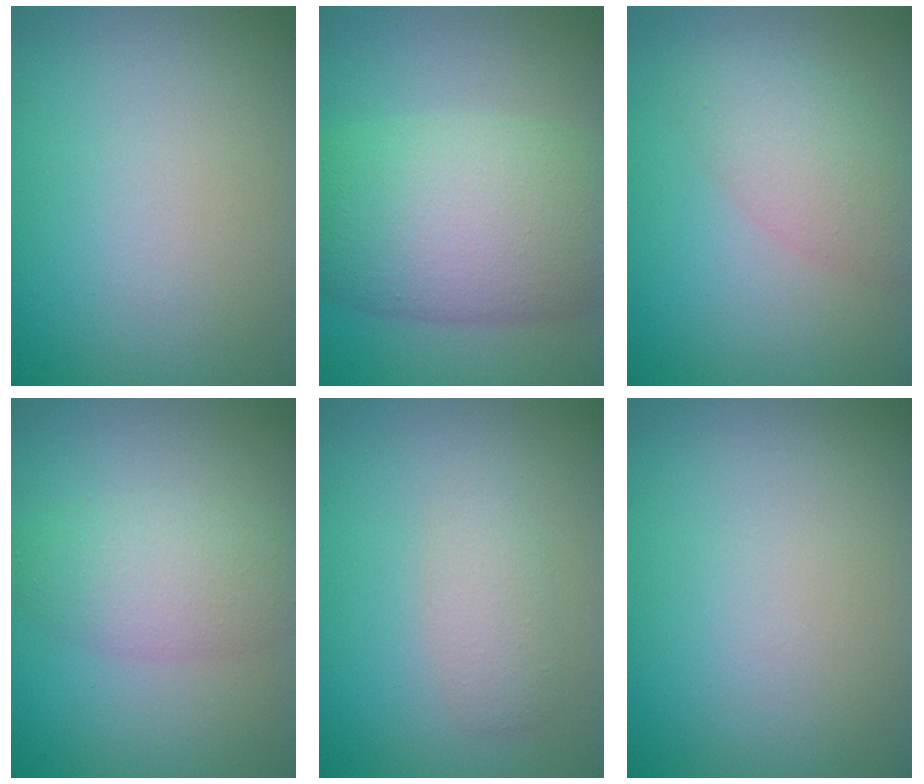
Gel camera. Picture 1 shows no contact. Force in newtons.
{"total": 9.6, "press": 9.6, "slide": 0.4}
{"total": 3.8, "press": 3.8, "slide": 0.2}
{"total": 4.0, "press": 4.0, "slide": 0.1}
{"total": 2.1, "press": 2.1, "slide": 0.1}
{"total": 0.0}